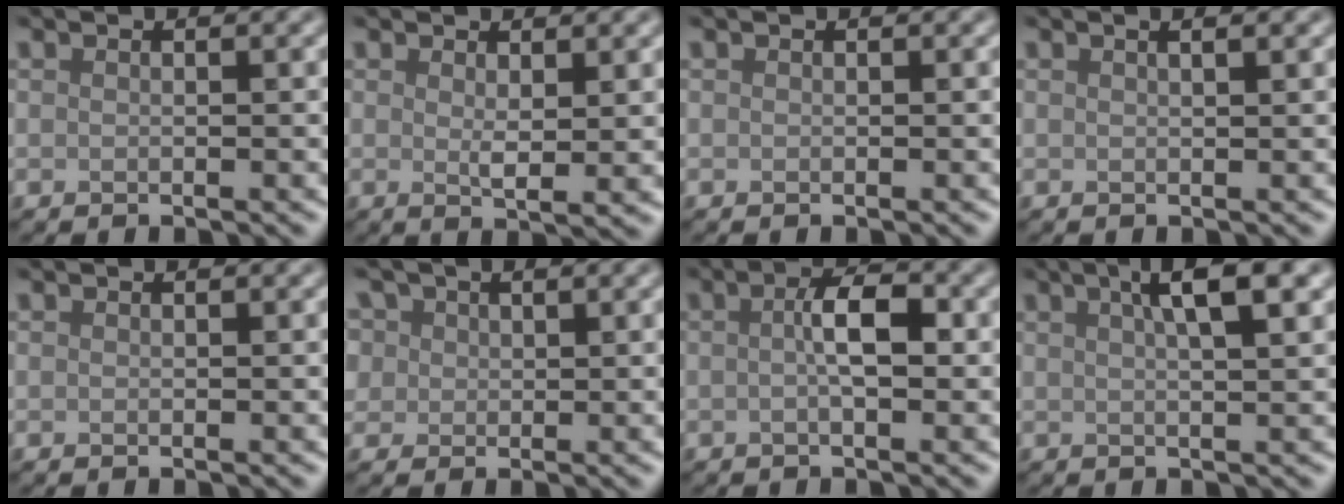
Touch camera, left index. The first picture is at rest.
{"total": 1.8, "force": [0.8, 0.3, 1.6], "torque": [-0.026, -0.007, 0.015]}
{"total": 0.0}
{"total": 2.2, "force": [1.2, 0.8, 1.6], "torque": [-0.008, 0.001, -0.002]}
{"total": 0.0}
{"total": 4.4, "force": [2.1, 3.3, 2.0], "torque": [-0.066, 0.015, 0.030]}
{"total": 2.9, "force": [0.1, 0.8, 2.8], "torque": [-0.049, 0.006, -0.003]}
{"total": 5.1, "force": [2.2, 1.3, 4.4], "torque": [-0.047, 0.017, 0.023]}